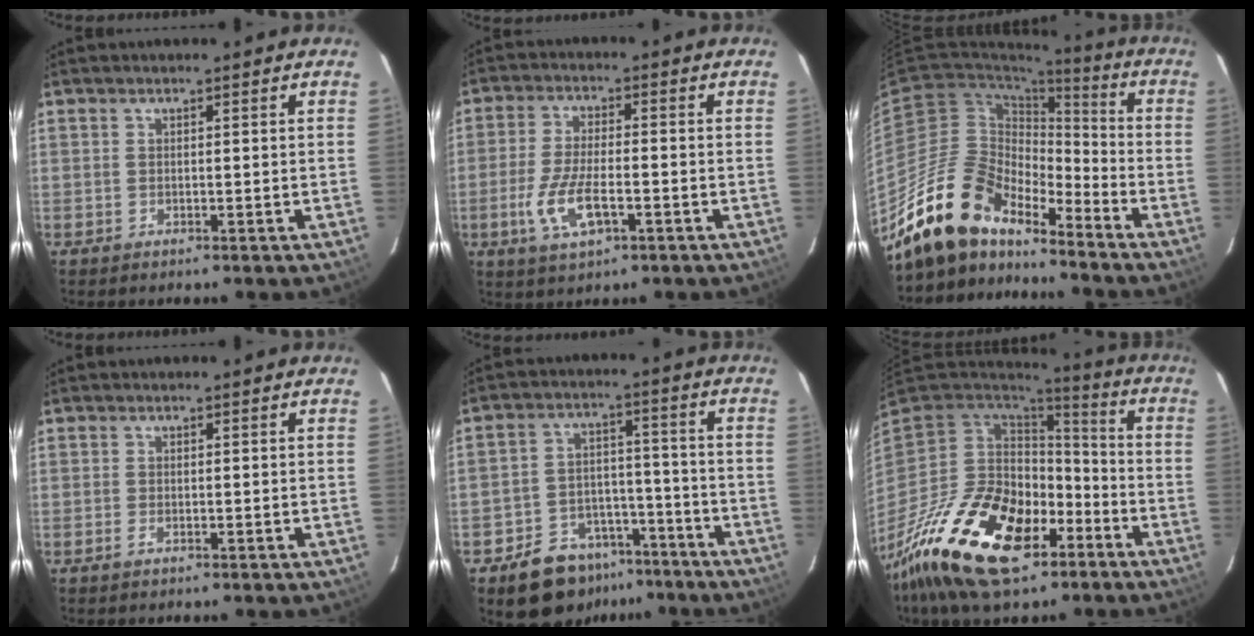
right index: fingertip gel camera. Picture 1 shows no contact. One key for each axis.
{"total": 9.3, "fx": -3.4, "fy": 3.3, "fz": 8.0, "tx": -0.168, "ty": -0.012, "tz": -0.062}
{"total": 16.8, "fx": -14.3, "fy": 6.0, "fz": 6.5, "tx": -0.124, "ty": 0.010, "tz": -0.266}
{"total": 0.9, "fx": -0.4, "fy": 0.3, "fz": 0.8, "tx": -0.017, "ty": -0.001, "tz": -0.007}
{"total": 12.0, "fx": -8.2, "fy": 7.8, "fz": 3.9, "tx": -0.084, "ty": 0.038, "tz": -0.105}
{"total": 24.7, "fx": -13.1, "fy": 12.6, "fz": 16.8, "tx": -0.347, "ty": -0.040, "tz": -0.220}